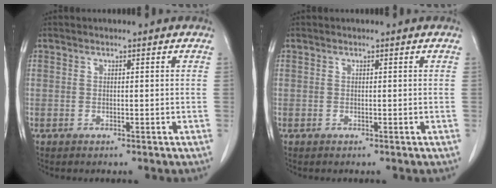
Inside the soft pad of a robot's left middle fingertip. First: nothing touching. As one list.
[{"total": 0.0}]